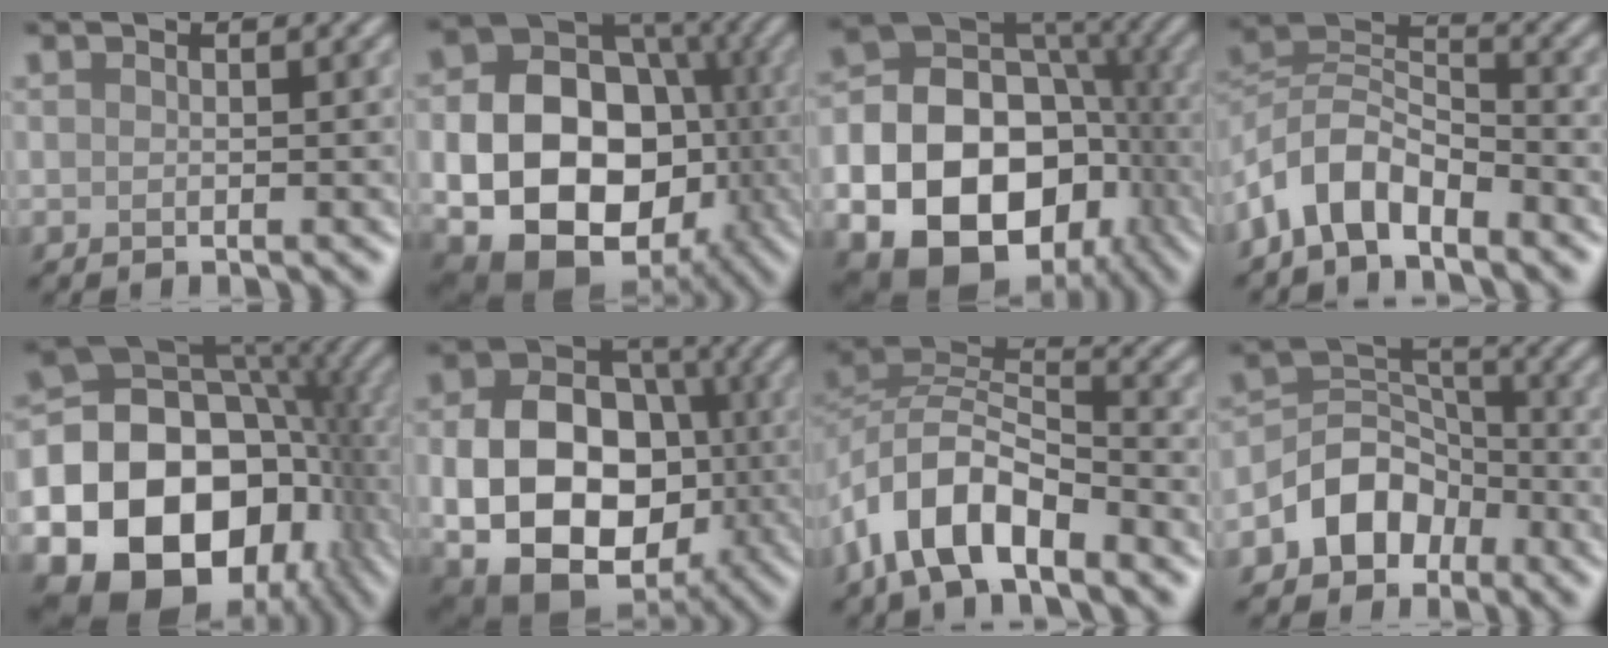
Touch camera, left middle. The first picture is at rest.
{"total": 15.5, "force": [-2.8, 11.6, 10.0], "torque": [-0.153, -0.033, -0.032]}
{"total": 20.4, "force": [-6.5, 15.8, 11.1], "torque": [-0.183, -0.032, -0.110]}
{"total": 6.0, "force": [-4.0, 3.0, 3.4], "torque": [-0.062, 0.006, -0.089]}
{"total": 23.2, "force": [-6.7, 18.2, 12.8], "torque": [-0.218, -0.039, -0.124]}
{"total": 13.7, "force": [-2.5, 9.9, 9.1], "torque": [-0.150, -0.022, -0.042]}
{"total": 7.5, "force": [-4.4, 3.4, 5.1], "torque": [-0.087, 0.007, -0.093]}
{"total": 5.5, "force": [-3.0, 4.0, 2.3], "torque": [-0.025, 0.006, -0.061]}